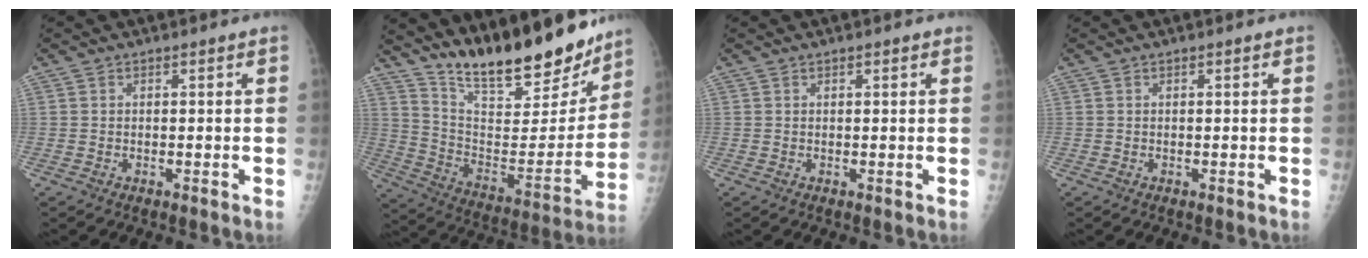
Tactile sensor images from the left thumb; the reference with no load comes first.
{"total": 23.9, "force": [19.7, 7.1, 11.5], "torque": [-0.145, -0.103, 0.314]}
{"total": 0.7, "force": [0.5, 0.2, 0.5], "torque": [-0.007, -0.001, 0.005]}
{"total": 0.0}